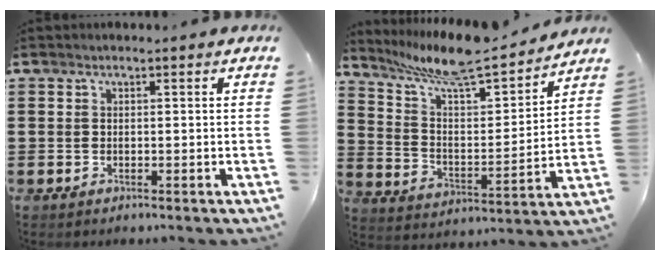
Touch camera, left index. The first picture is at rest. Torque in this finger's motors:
{"motor_torque": [2.14, 0.00, 0.22, 0.09]}